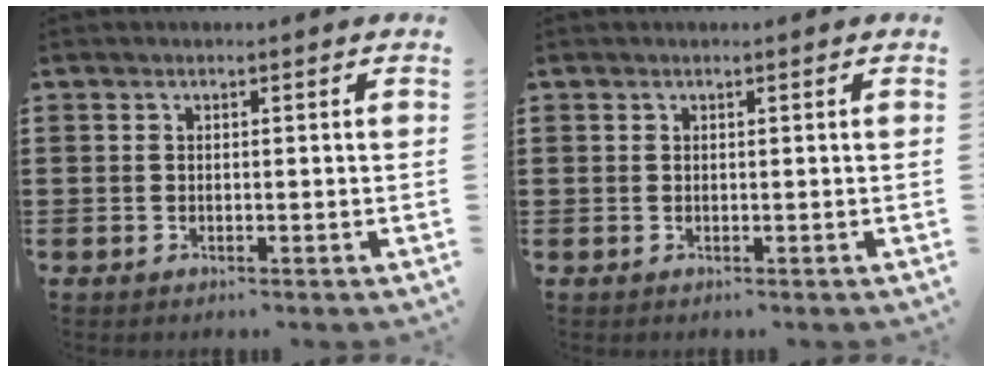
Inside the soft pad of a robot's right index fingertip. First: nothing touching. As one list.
[{"total": 0.0}]